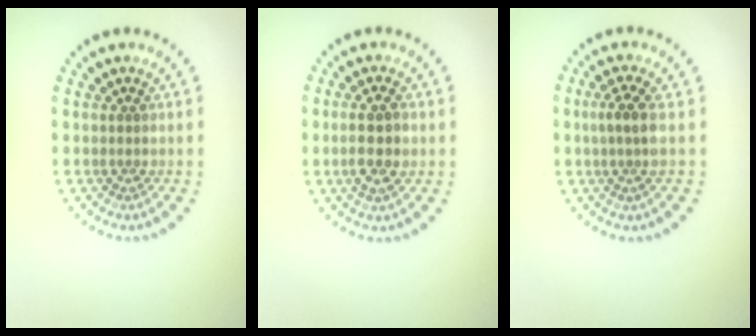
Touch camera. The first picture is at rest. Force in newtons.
{"total": 3.2, "press": 3.1, "slide": 0.6}
{"total": 2.3, "press": 1.8, "slide": 1.4}